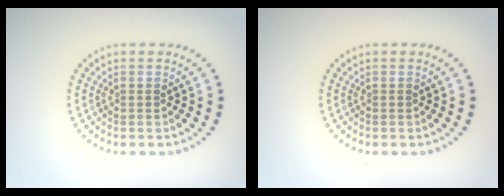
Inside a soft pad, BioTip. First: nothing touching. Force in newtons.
{"total": 0.0}